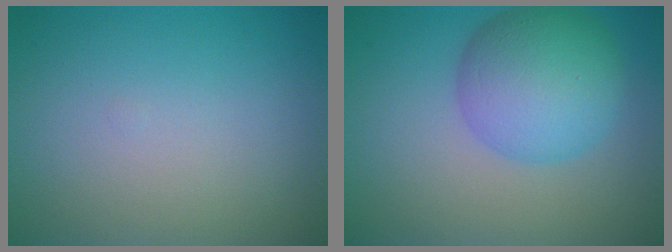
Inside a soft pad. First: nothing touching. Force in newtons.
{"total": 7.1, "press": 7.1, "slide": 0.2}